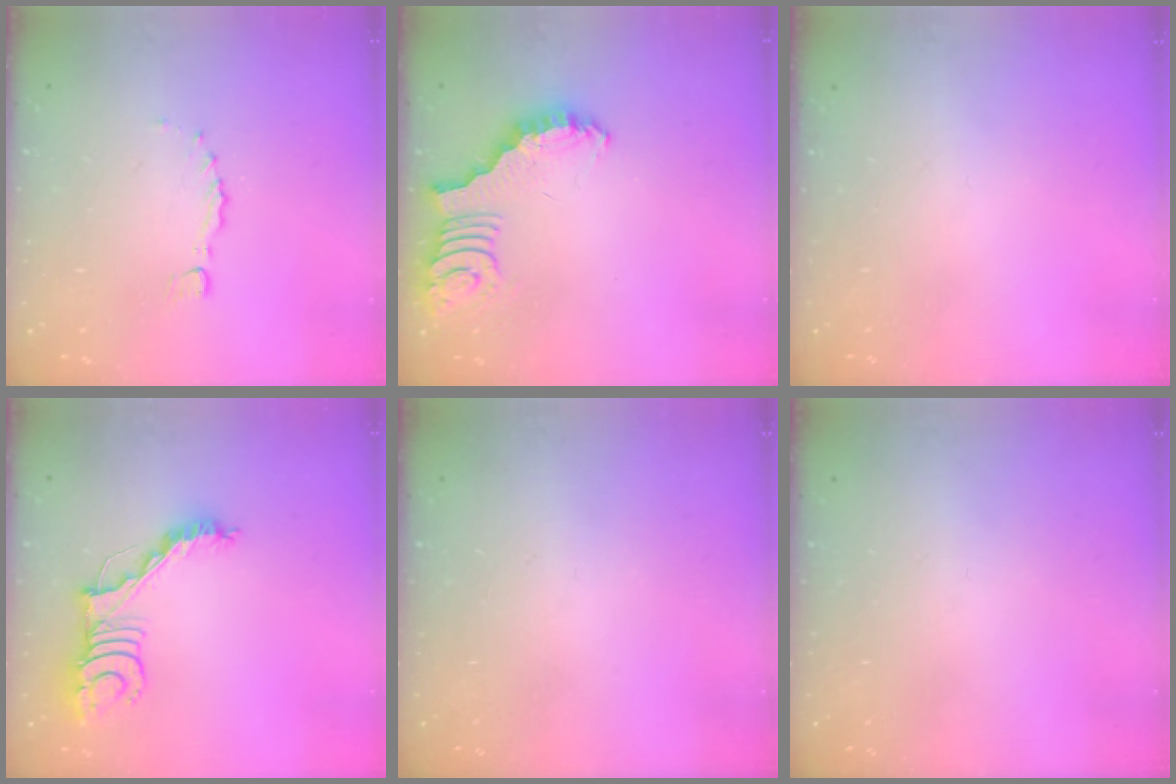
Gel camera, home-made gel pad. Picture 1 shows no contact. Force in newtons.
{"total": 2.6, "press": 2.5, "slide": 0.5}
{"total": 0.0}
{"total": 12.4, "press": 12.3, "slide": 1.3}
{"total": 0.0}
{"total": 0.0}